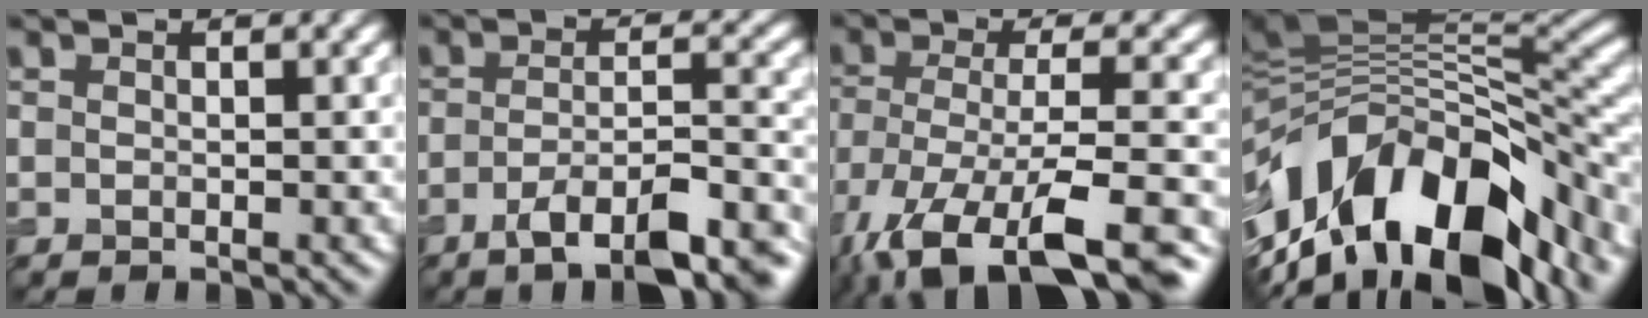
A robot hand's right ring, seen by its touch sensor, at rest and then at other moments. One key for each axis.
{"total": 9.4, "fx": -6.0, "fy": 2.8, "fz": 6.7, "tx": -0.104, "ty": -0.006, "tz": -0.091}
{"total": 13.9, "fx": -9.5, "fy": 5.3, "fz": 8.6, "tx": -0.172, "ty": -0.030, "tz": -0.134}
{"total": 15.6, "fx": -5.8, "fy": 7.9, "fz": 12.1, "tx": -0.203, "ty": 0.013, "tz": -0.094}